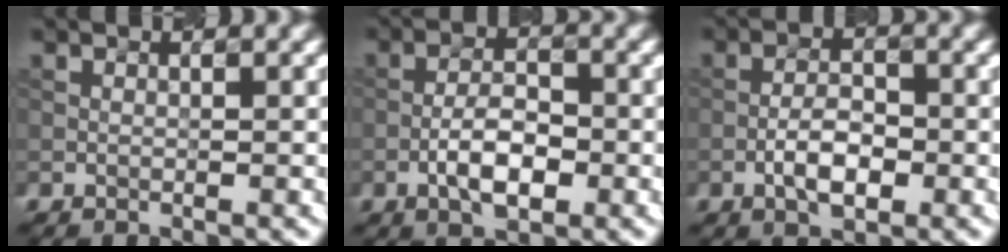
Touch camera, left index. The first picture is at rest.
{"total": 3.5, "force": [-1.7, 1.4, 2.8], "torque": [-0.050, 0.007, -0.026]}
{"total": 2.8, "force": [-1.4, 1.1, 2.2], "torque": [-0.041, 0.006, -0.021]}